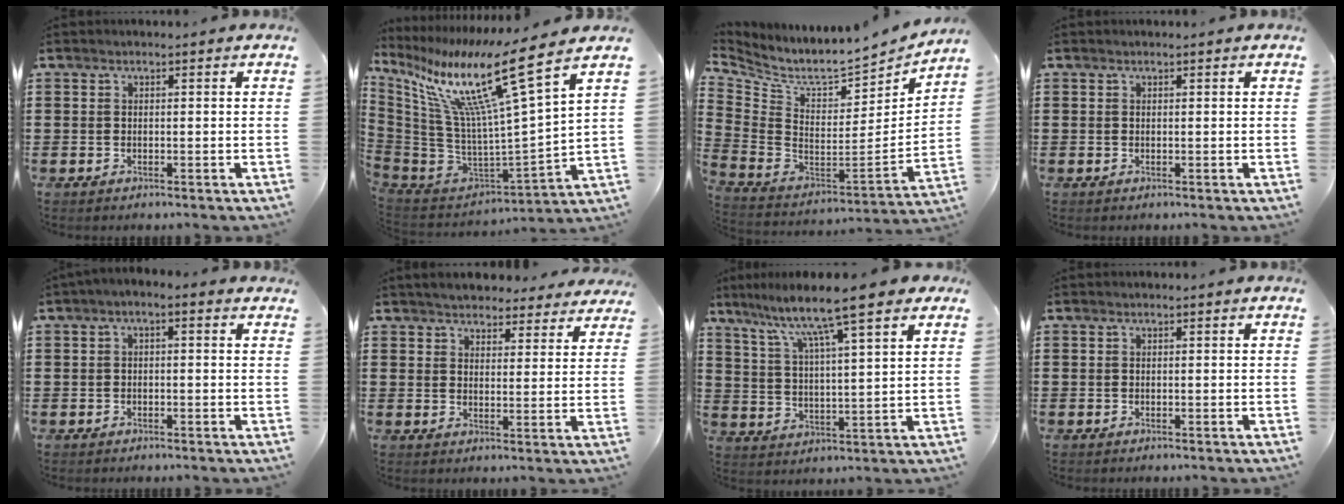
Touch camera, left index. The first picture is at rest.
{"total": 15.8, "force": [9.7, 1.0, 12.5], "torque": [-0.272, -0.069, 0.146]}
{"total": 6.6, "force": [5.8, 1.2, 2.8], "torque": [-0.084, -0.060, 0.096]}
{"total": 0.0}
{"total": 1.4, "force": [-0.8, 0.3, 1.1], "torque": [-0.019, 0.000, -0.017]}
{"total": 4.2, "force": [4.1, 0.6, 0.4], "torque": [-0.025, -0.015, 0.074]}
{"total": 9.5, "force": [7.5, 0.1, 5.9], "torque": [-0.134, -0.044, 0.119]}
{"total": 0.0}